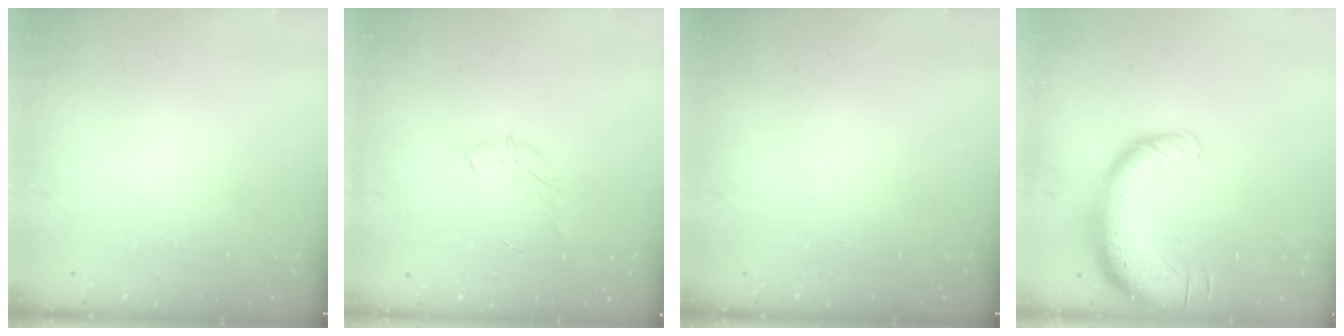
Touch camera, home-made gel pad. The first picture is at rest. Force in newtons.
{"total": 3.9, "press": 3.8, "slide": 0.8}
{"total": 0.0}
{"total": 13.5, "press": 13.0, "slide": 3.6}